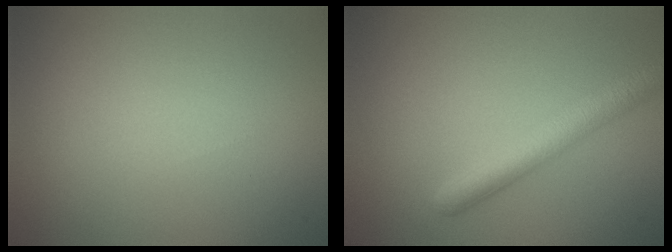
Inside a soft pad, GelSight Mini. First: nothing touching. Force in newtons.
{"total": 3.7, "press": 3.7, "slide": 0.2}